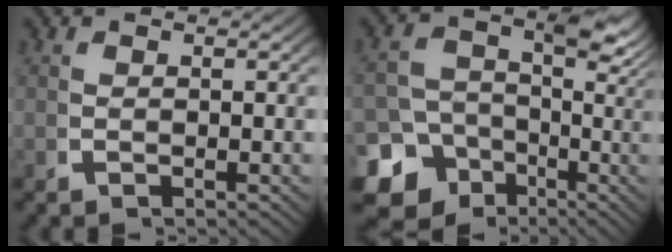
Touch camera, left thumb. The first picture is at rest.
{"total": 14.5, "force": [-4.1, 12.0, 6.9], "torque": [-0.119, -0.052, -0.063]}